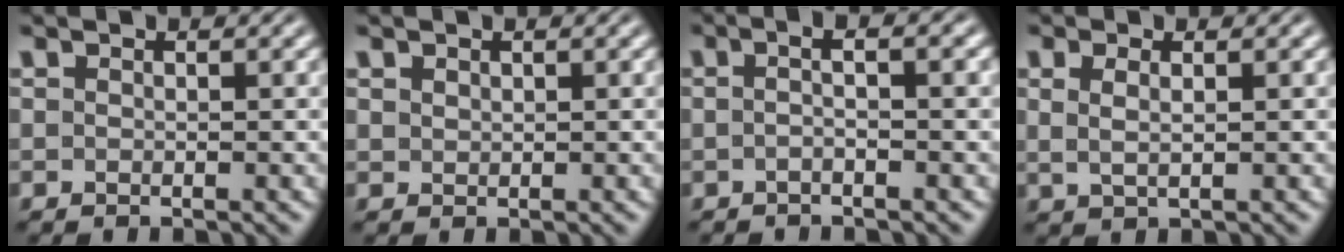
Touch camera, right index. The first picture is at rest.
{"total": 0.7, "force": [0.6, -0.3, 0.0], "torque": [0.004, -0.004, 0.021]}
{"total": 2.3, "force": [-0.6, -0.8, 2.1], "torque": [-0.027, 0.007, -0.011]}
{"total": 1.4, "force": [0.7, 0.0, 1.2], "torque": [-0.021, -0.006, 0.022]}